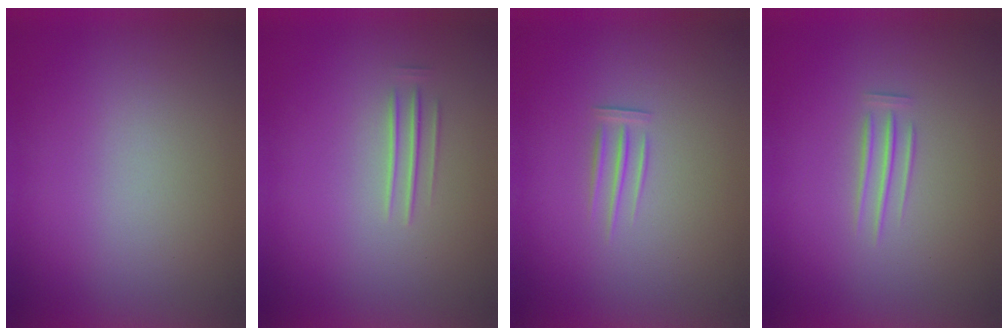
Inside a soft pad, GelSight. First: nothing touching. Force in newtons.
{"total": 1.6}
{"total": 1.9}
{"total": 1.9}